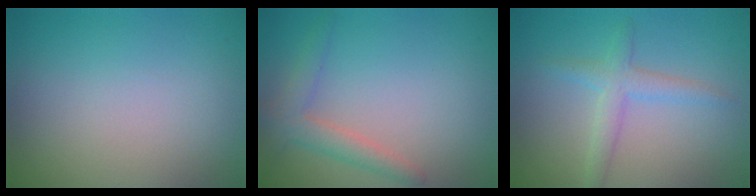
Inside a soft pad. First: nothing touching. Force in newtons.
{"total": 2.6, "press": 2.6, "slide": 0.0}
{"total": 2.4, "press": 2.4, "slide": 0.2}